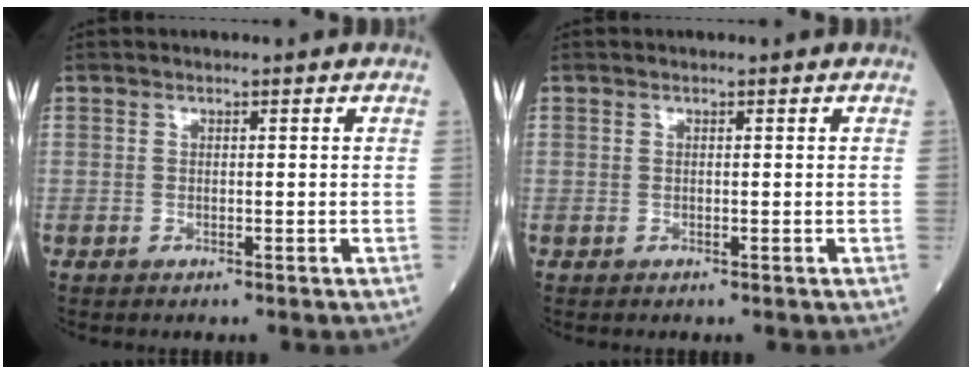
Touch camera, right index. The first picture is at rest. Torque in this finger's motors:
{"motor_torque": [0.07, 0.07, -0.02, -0.01]}